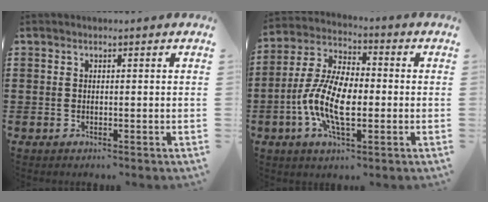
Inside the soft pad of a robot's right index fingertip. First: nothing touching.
{"total": 10.2, "force": [-2.5, 4.6, 8.8], "torque": [-0.207, -0.008, -0.054]}